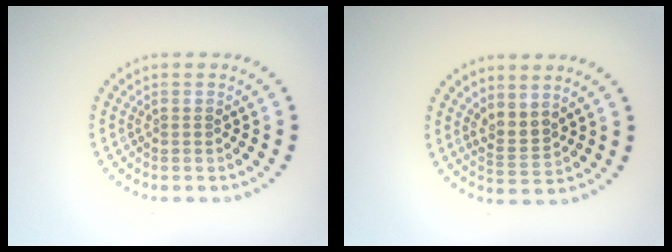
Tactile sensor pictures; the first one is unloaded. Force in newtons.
{"total": 2.0, "press": 1.6, "slide": 1.2}